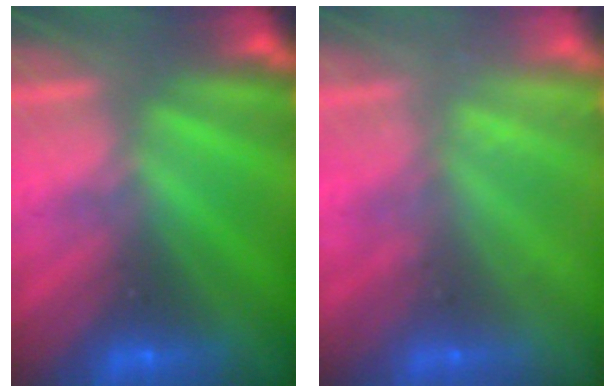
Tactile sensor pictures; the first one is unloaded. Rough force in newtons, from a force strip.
{"total": 2.1}